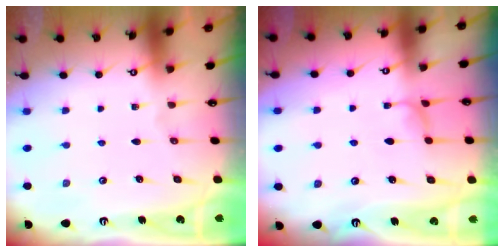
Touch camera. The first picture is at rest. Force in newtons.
{"total": 2.2, "press": 2.2, "slide": 0.4}